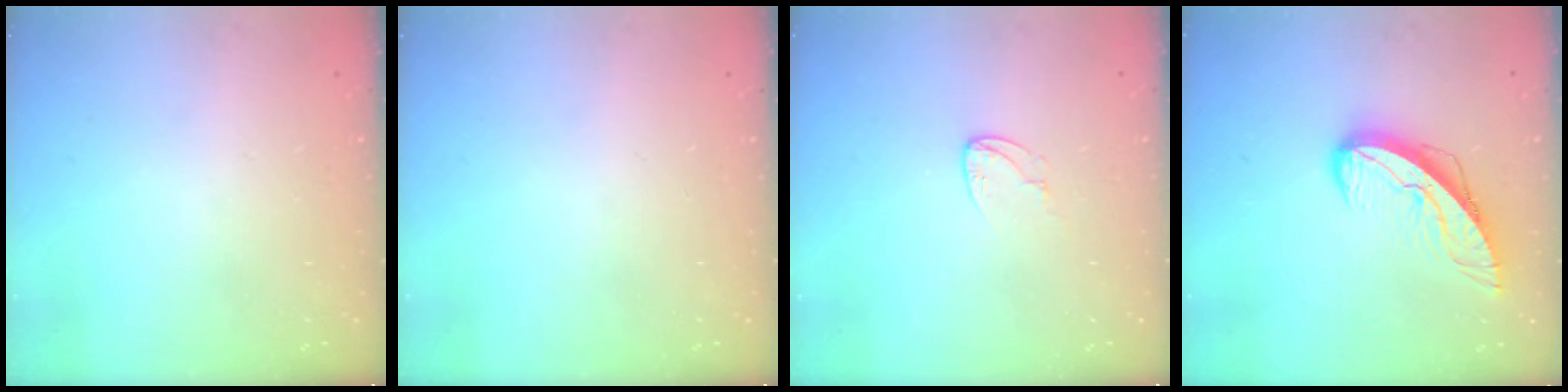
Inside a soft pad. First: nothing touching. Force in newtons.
{"total": 0.0}
{"total": 4.1, "press": 4.1, "slide": 0.3}
{"total": 8.6, "press": 8.6, "slide": 0.9}